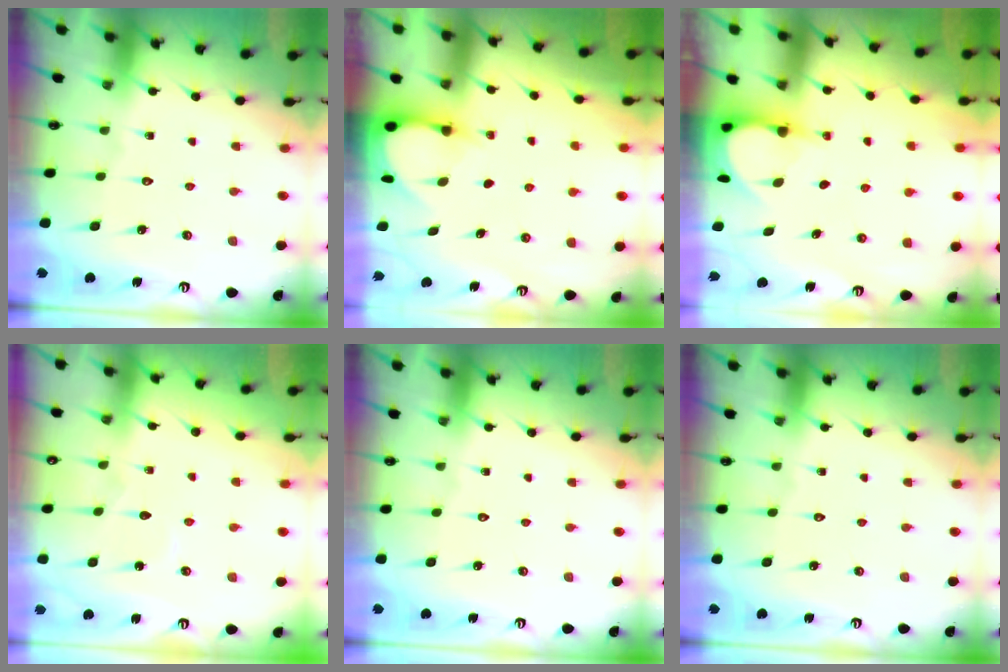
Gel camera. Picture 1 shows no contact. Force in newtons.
{"total": 3.2, "press": 3.2, "slide": 0.4}
{"total": 3.9, "press": 3.8, "slide": 0.3}
{"total": 3.9, "press": 3.9, "slide": 0.4}
{"total": 0.0}
{"total": 0.0}